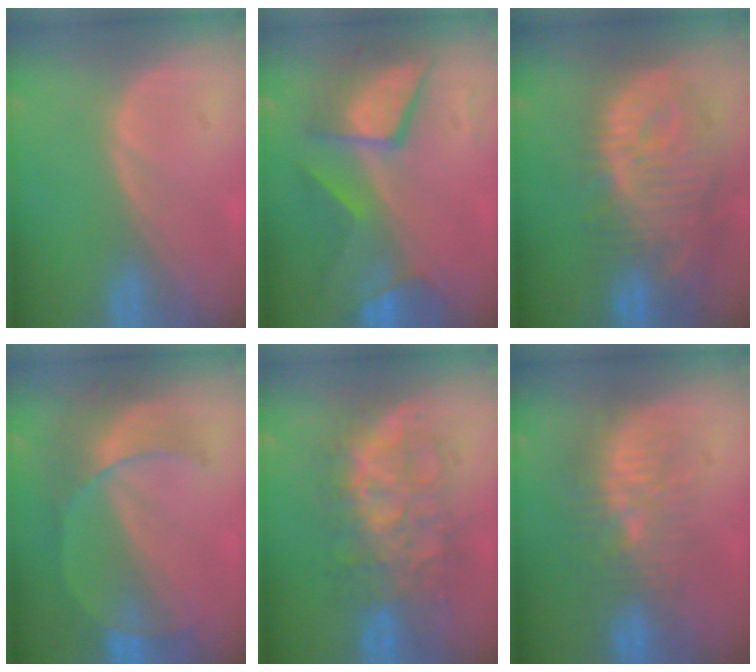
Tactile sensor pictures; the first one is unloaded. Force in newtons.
{"total": 8.6, "press": 8.6, "slide": 0.4}
{"total": 12.6, "press": 11.1, "slide": 5.9}
{"total": 7.9, "press": 6.9, "slide": 3.9}
{"total": 8.9, "press": 8.9, "slide": 0.4}
{"total": 9.3, "press": 8.6, "slide": 3.5}